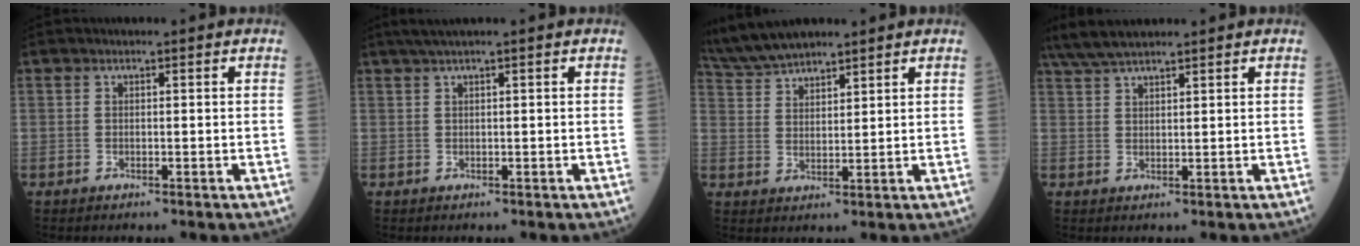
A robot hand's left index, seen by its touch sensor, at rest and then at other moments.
{"total": 2.1, "force": [1.4, -0.4, 1.5], "torque": [-0.037, 0.015, 0.032]}
{"total": 8.8, "force": [8.0, 1.4, 3.3], "torque": [-0.082, 0.025, 0.163]}
{"total": 6.7, "force": [5.8, 0.8, 3.3], "torque": [-0.070, 0.029, 0.112]}